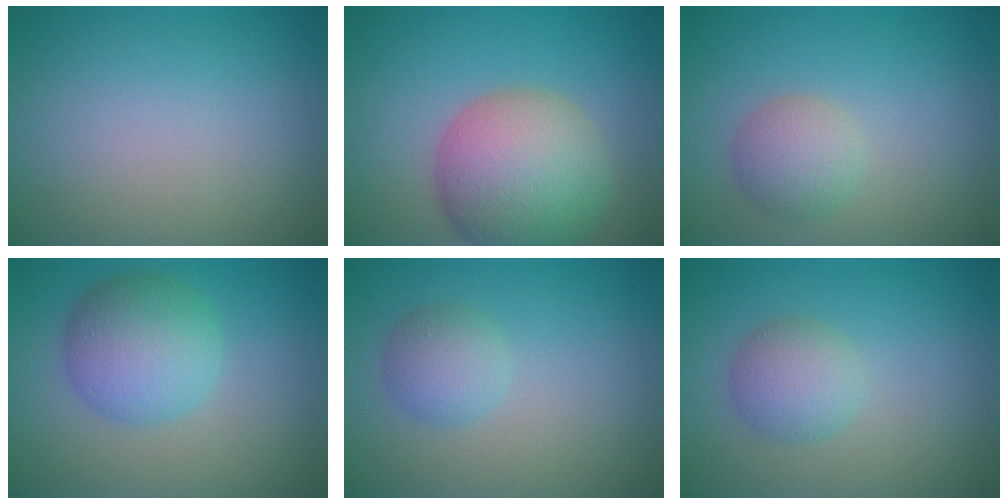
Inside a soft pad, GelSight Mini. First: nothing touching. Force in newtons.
{"total": 8.9, "press": 8.8, "slide": 0.5}
{"total": 2.7, "press": 2.7, "slide": 0.2}
{"total": 5.8, "press": 5.8, "slide": 0.3}
{"total": 2.5, "press": 2.5, "slide": 0.1}
{"total": 3.0, "press": 3.0, "slide": 0.1}